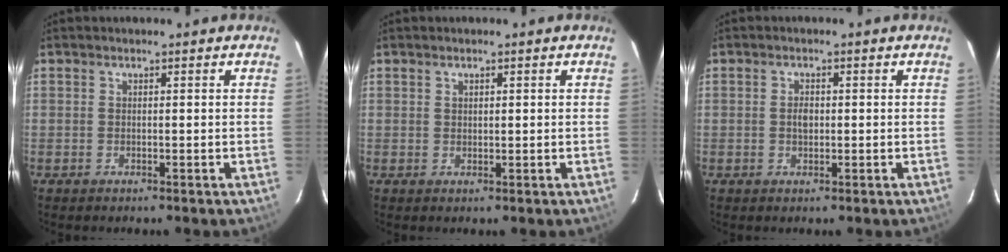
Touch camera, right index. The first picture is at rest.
{"total": 0.9, "force": [0.5, 0.5, 0.4], "torque": [-0.006, 0.003, 0.010]}
{"total": 1.8, "force": [-0.1, 1.2, 1.4], "torque": [-0.025, 0.004, -0.002]}